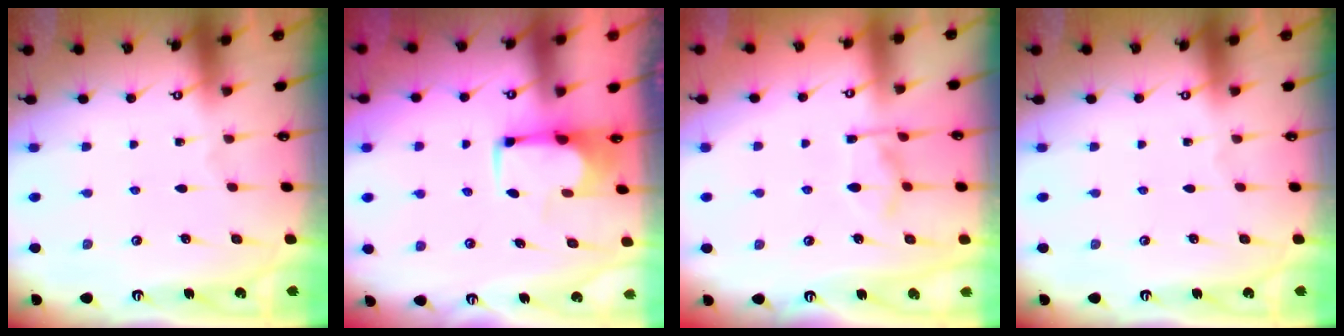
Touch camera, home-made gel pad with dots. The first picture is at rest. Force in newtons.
{"total": 1.9, "press": 1.6, "slide": 1.0}
{"total": 6.9, "press": 6.8, "slide": 1.3}
{"total": 0.0}